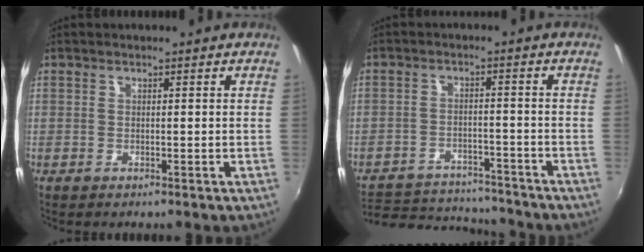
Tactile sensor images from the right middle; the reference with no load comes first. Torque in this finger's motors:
{"motor_torque": [0.59, -0.70, -0.06, -0.02]}